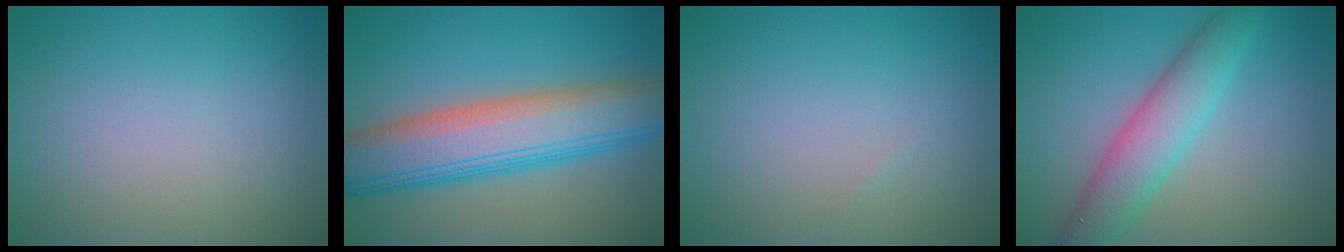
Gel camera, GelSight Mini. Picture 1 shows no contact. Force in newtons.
{"total": 9.6, "press": 9.5, "slide": 0.4}
{"total": 0.0}
{"total": 5.1, "press": 5.1, "slide": 0.0}